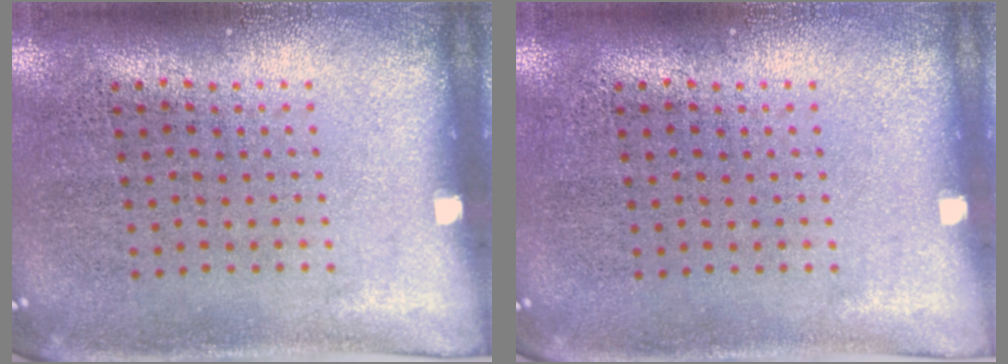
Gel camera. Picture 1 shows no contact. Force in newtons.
{"total": 0.0}